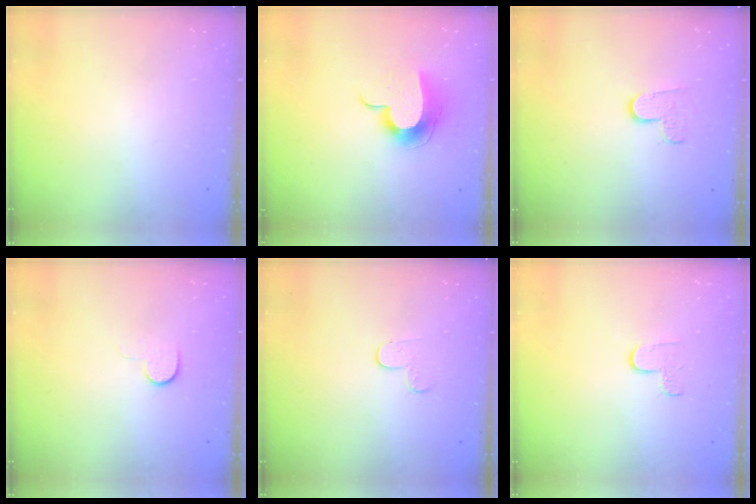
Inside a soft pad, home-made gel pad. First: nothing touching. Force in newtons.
{"total": 10.2, "press": 10.2, "slide": 0.1}
{"total": 5.5, "press": 5.5, "slide": 0.4}
{"total": 4.8, "press": 4.7, "slide": 0.5}
{"total": 3.7, "press": 3.7, "slide": 0.4}
{"total": 2.9, "press": 2.9, "slide": 0.3}